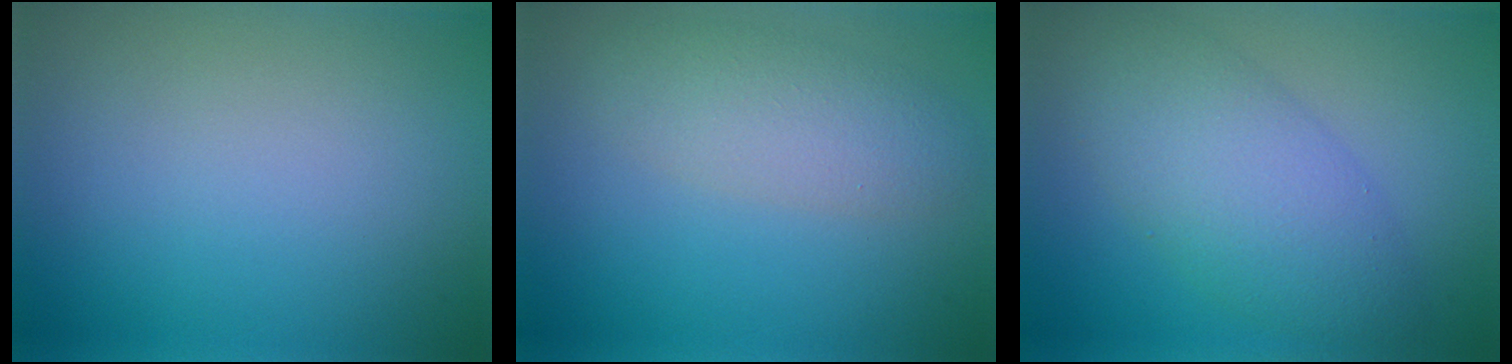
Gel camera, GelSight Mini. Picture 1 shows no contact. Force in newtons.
{"total": 3.7, "press": 3.7, "slide": 0.0}
{"total": 6.2, "press": 6.2, "slide": 0.2}